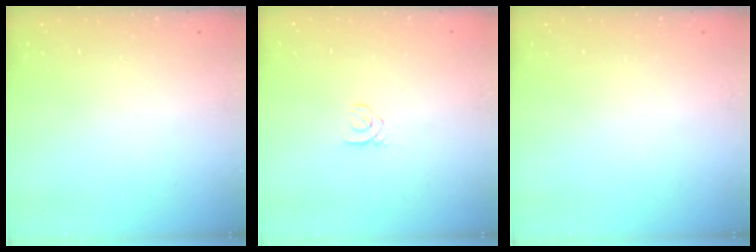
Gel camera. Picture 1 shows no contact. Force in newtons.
{"total": 1.4, "press": 1.4, "slide": 0.1}
{"total": 0.0}